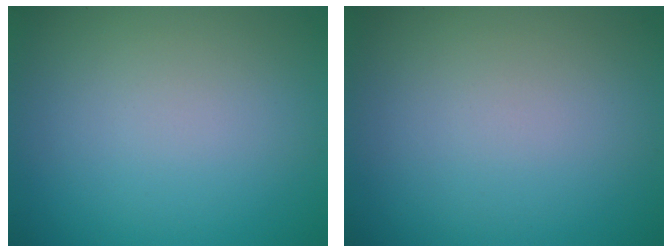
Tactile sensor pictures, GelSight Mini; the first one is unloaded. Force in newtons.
{"total": 0.0}